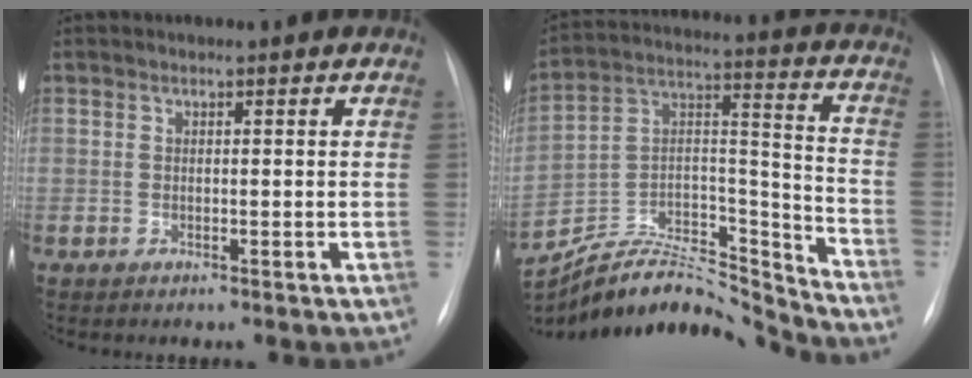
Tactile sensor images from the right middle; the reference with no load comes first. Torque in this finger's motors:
{"motor_torque": [-0.16, -0.39, 0.03, 0.00]}